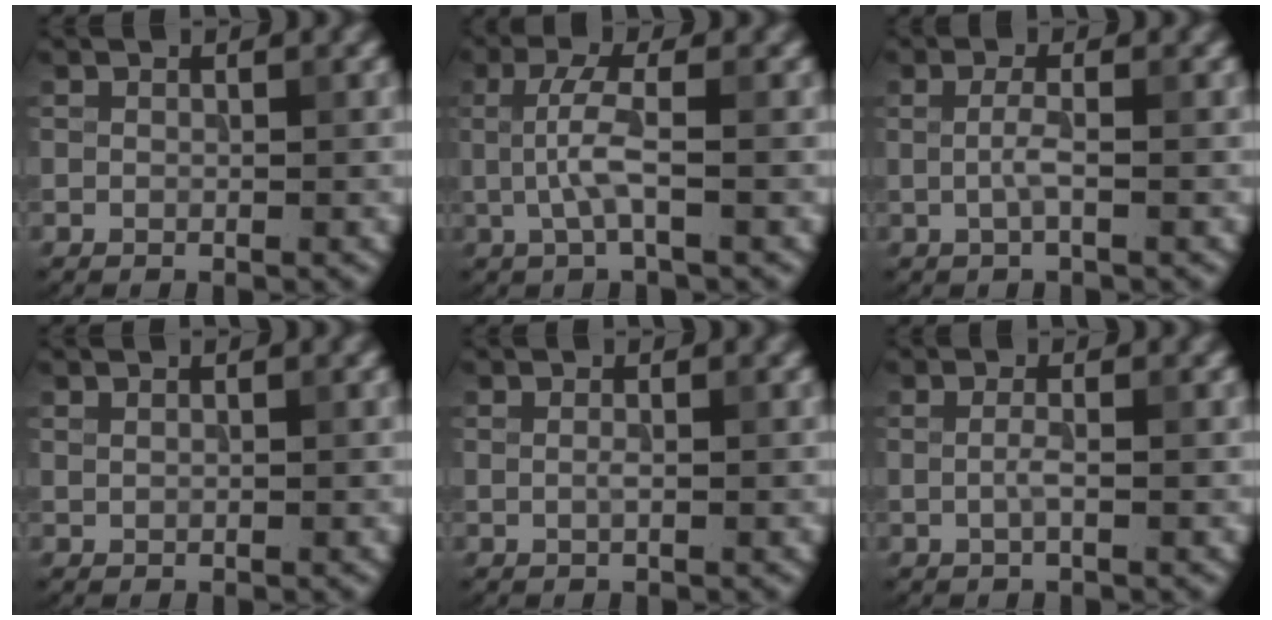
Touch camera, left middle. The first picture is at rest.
{"total": 3.2, "force": [-0.3, 0.6, 3.1], "torque": [-0.073, 0.001, -0.006]}
{"total": 1.6, "force": [-0.2, 0.2, 1.6], "torque": [-0.038, -0.001, -0.006]}
{"total": 0.5, "force": [0.4, 0.2, 0.3], "torque": [-0.005, -0.004, 0.001]}
{"total": 0.6, "force": [-0.1, 0.1, 0.5], "torque": [-0.012, 0.001, -0.003]}
{"total": 1.0, "force": [-0.2, 0.1, 1.0], "torque": [-0.026, -0.002, -0.006]}